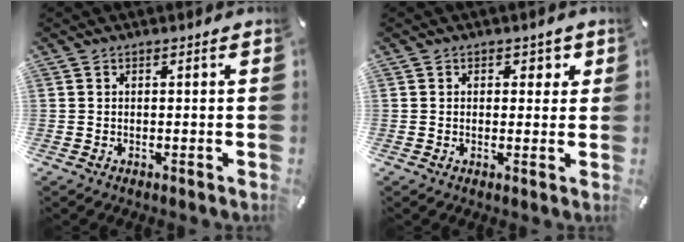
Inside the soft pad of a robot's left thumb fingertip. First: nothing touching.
{"total": 2.4, "force": [0.6, 2.0, 1.2], "torque": [0.007, -0.006, -0.001]}